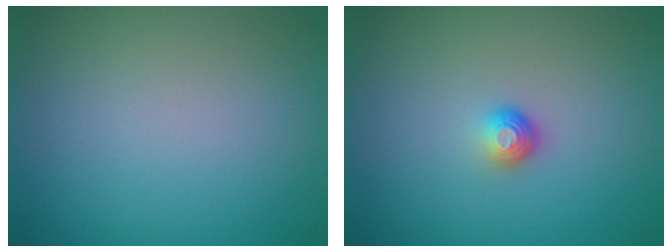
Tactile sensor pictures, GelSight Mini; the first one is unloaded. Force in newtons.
{"total": 1.7, "press": 1.2, "slide": 1.2}